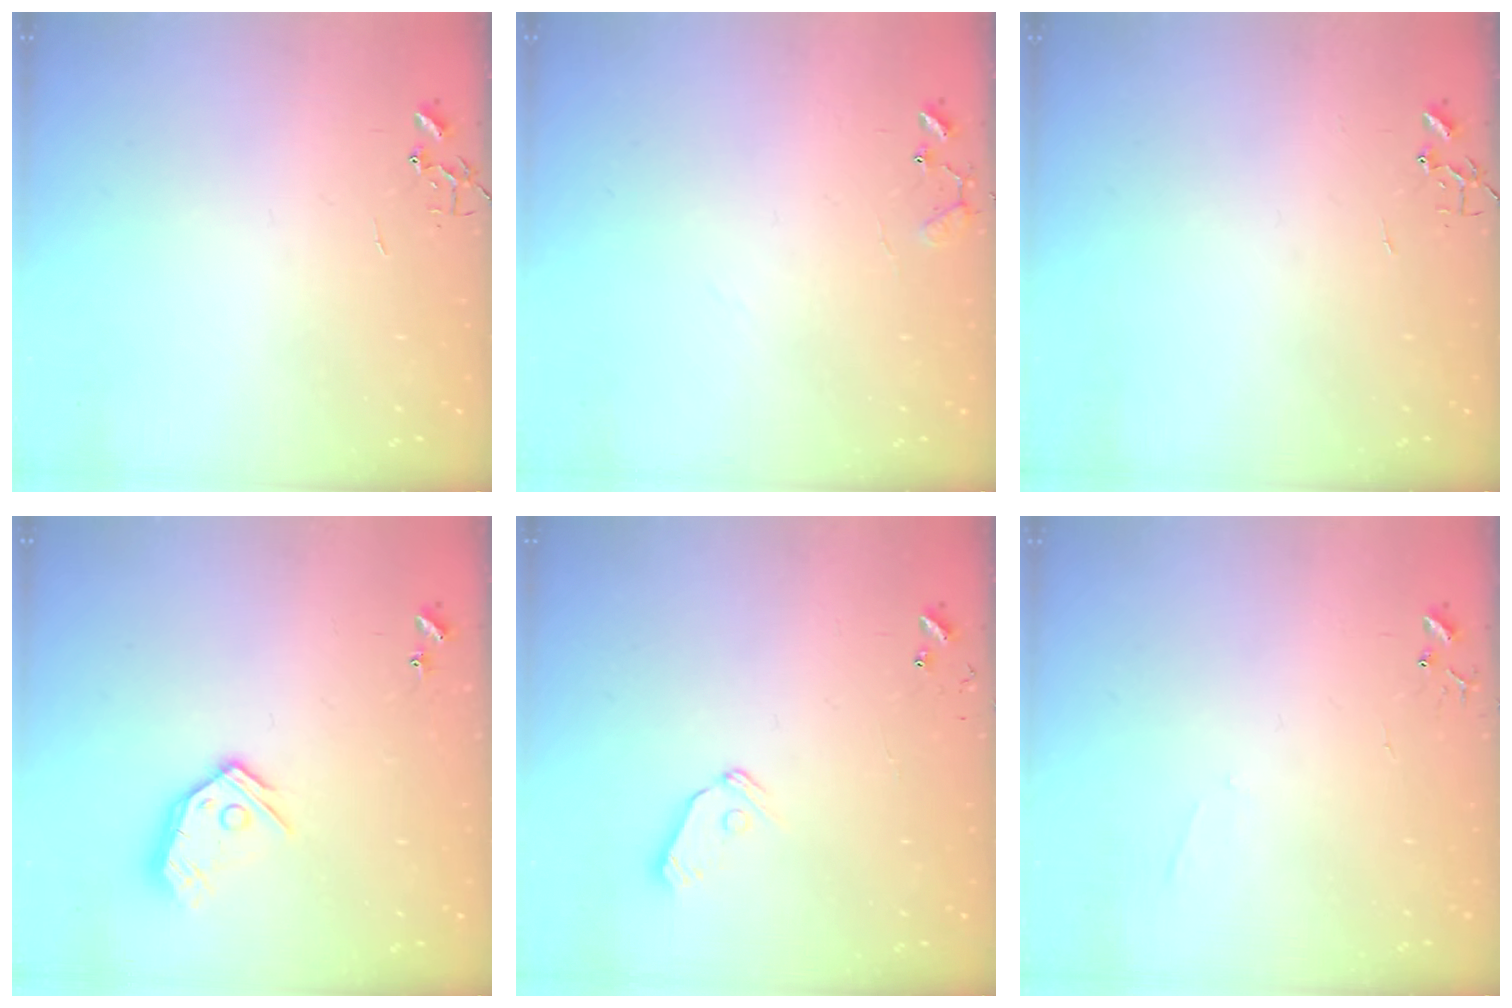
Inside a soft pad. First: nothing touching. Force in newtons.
{"total": 8.6, "press": 8.6, "slide": 0.5}
{"total": 0.0}
{"total": 12.2, "press": 12.1, "slide": 1.5}
{"total": 7.1, "press": 7.1, "slide": 0.5}
{"total": 3.8, "press": 3.7, "slide": 0.6}